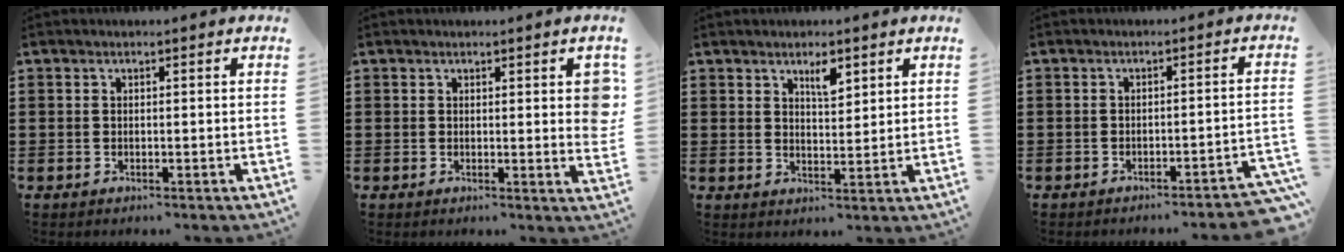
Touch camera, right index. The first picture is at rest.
{"total": 3.0, "force": [1.0, 0.6, 2.7], "torque": [-0.038, -0.004, 0.013]}
{"total": 3.3, "force": [2.2, 1.1, 2.2], "torque": [-0.032, -0.001, 0.035]}
{"total": 2.2, "force": [-2.1, -0.2, 0.6], "torque": [-0.015, -0.002, -0.045]}